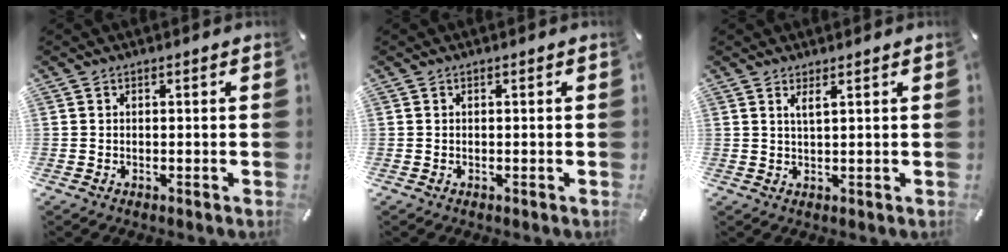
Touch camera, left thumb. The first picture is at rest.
{"total": 0.0}
{"total": 2.2, "force": [1.3, 0.2, 1.8], "torque": [-0.037, 0.000, 0.022]}